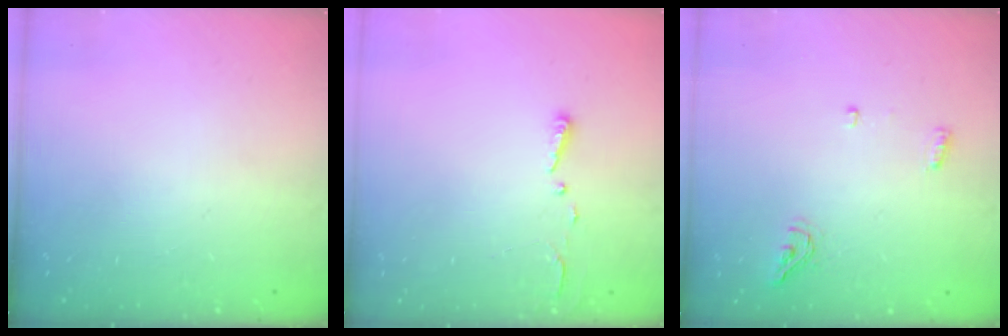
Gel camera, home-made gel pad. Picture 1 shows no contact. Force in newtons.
{"total": 2.7, "press": 2.7, "slide": 0.4}
{"total": 4.9, "press": 4.8, "slide": 1.0}